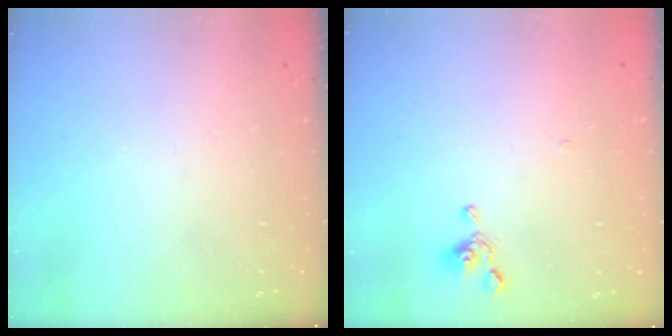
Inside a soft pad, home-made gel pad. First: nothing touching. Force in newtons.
{"total": 3.8, "press": 3.8, "slide": 0.6}